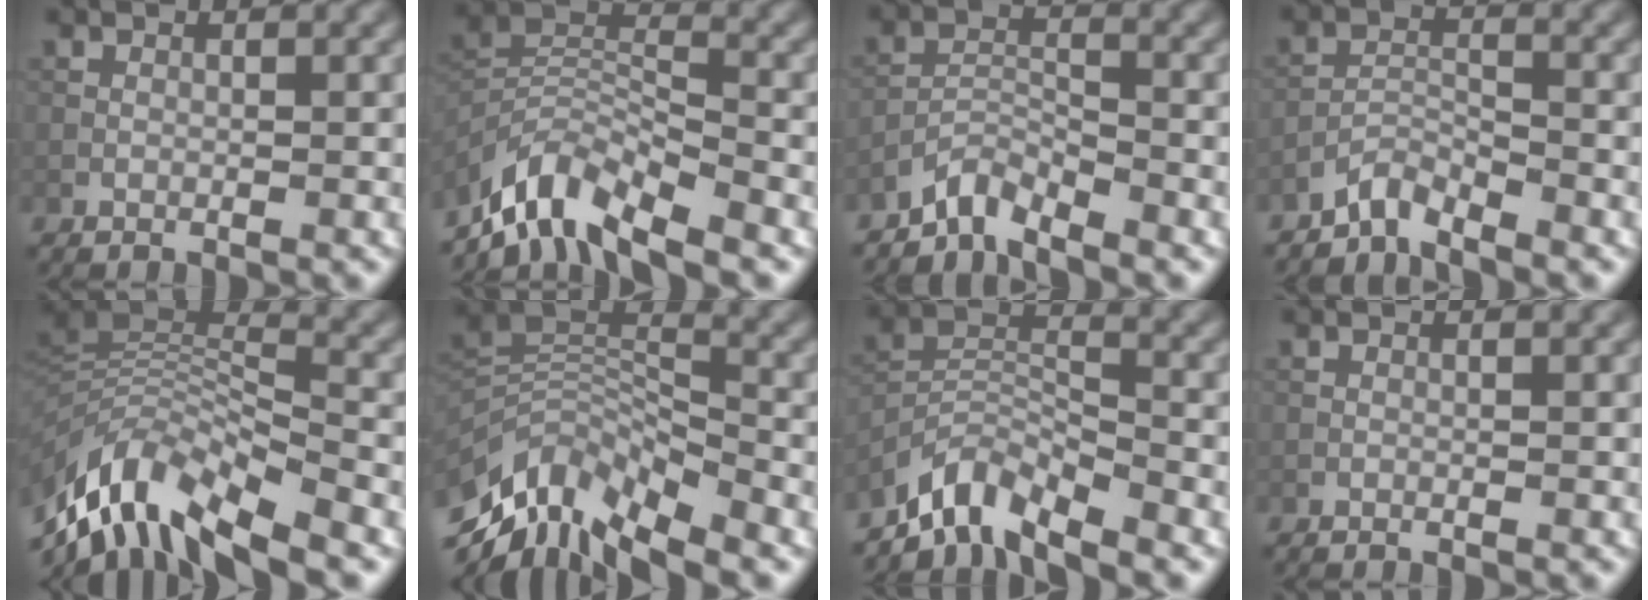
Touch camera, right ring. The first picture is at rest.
{"total": 7.7, "force": [-6.5, 1.9, 3.7], "torque": [-0.066, -0.005, -0.135]}
{"total": 2.9, "force": [-2.7, 0.5, 0.9], "torque": [-0.016, 0.004, -0.062]}
{"total": 2.6, "force": [-2.4, 0.4, 0.7], "torque": [-0.015, 0.004, -0.056]}
{"total": 11.0, "force": [-6.7, 3.8, 7.9], "torque": [-0.156, 0.013, -0.130]}
{"total": 11.0, "force": [-7.2, 4.8, 6.7], "torque": [-0.132, -0.001, -0.139]}
{"total": 5.2, "force": [-4.7, 1.3, 2.0], "torque": [-0.031, -0.001, -0.099]}
{"total": 0.0}